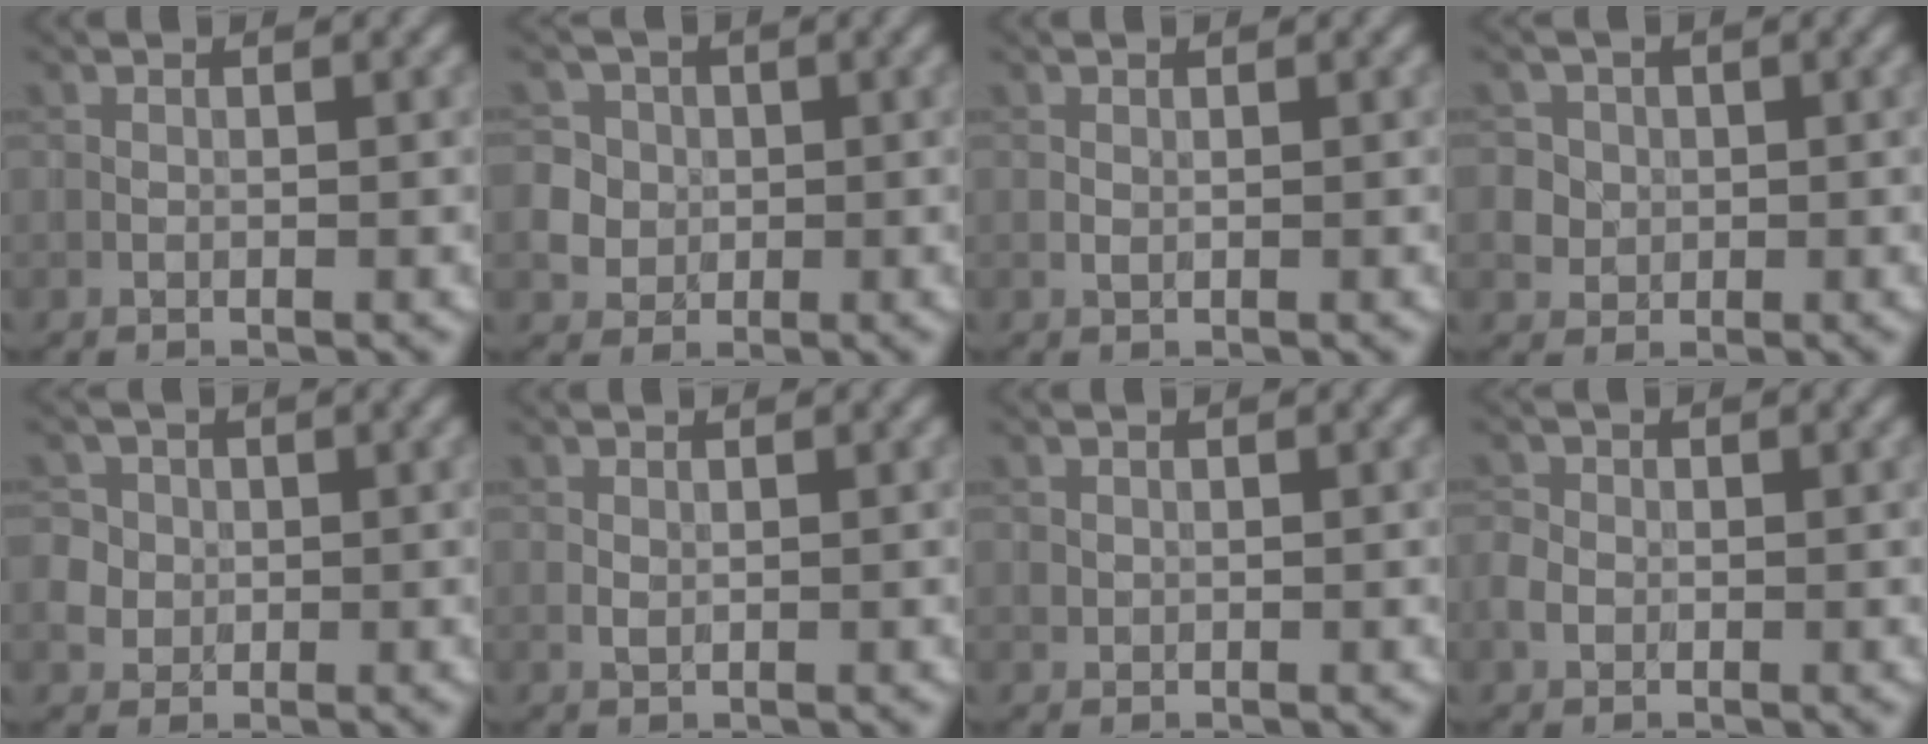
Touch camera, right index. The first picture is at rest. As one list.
[{"total": 7.1, "force": [0.8, 6.7, 2.1], "torque": [-0.044, 0.030, -0.008]}, {"total": 0.0}, {"total": 4.0, "force": [0.9, 3.7, 1.0], "torque": [-0.008, 0.027, 0.010]}, {"total": 4.7, "force": [0.8, 4.5, 1.3], "torque": [-0.025, 0.035, 0.000]}, {"total": 0.0}, {"total": 0.7, "force": [0.2, 0.6, -0.1], "torque": [0.002, 0.001, 0.008]}, {"total": 1.5, "force": [-0.4, 1.4, 0.5], "torque": [-0.009, 0.001, -0.013]}]